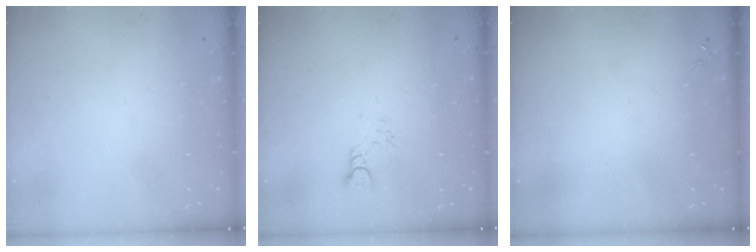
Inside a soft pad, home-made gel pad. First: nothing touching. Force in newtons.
{"total": 2.6, "press": 2.6, "slide": 0.2}
{"total": 0.0}